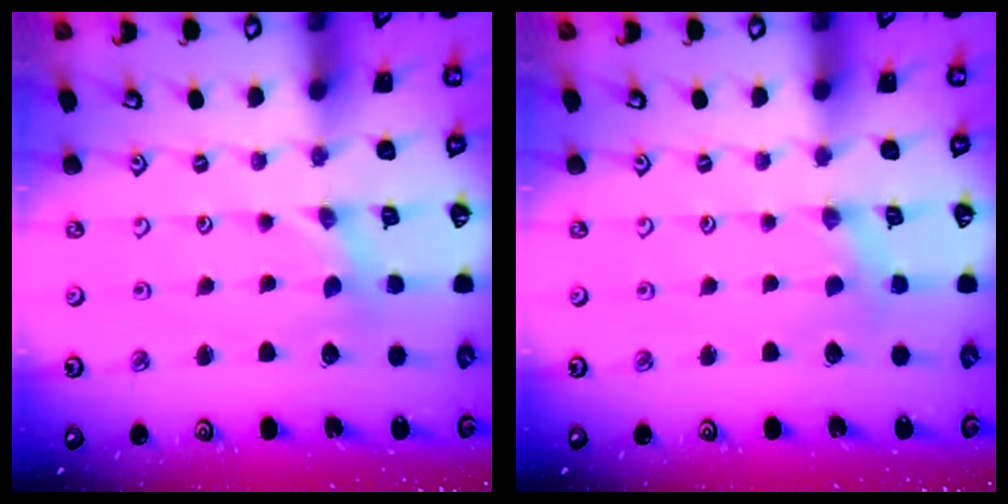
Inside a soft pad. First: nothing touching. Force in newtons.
{"total": 0.5, "press": 0.5, "slide": 0.2}